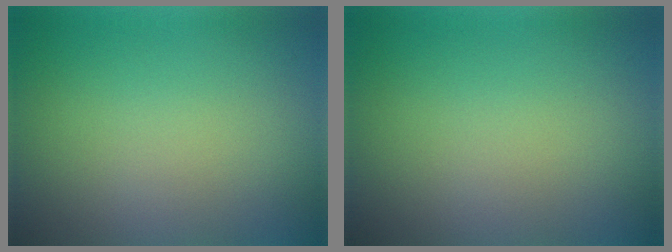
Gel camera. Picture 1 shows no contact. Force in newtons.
{"total": 0.0}